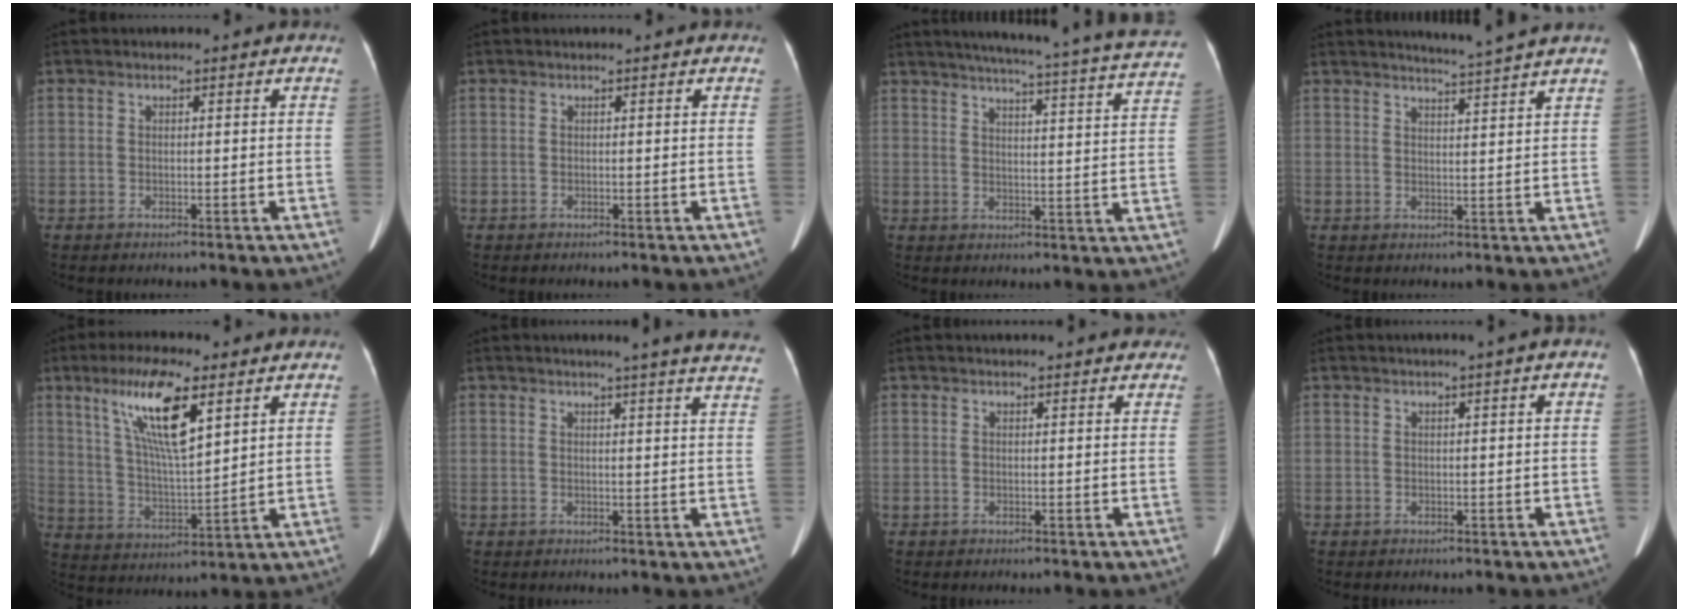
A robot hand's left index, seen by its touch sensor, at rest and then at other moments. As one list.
[{"total": 0.0}, {"total": 25.0, "force": [22.8, 0.2, 10.3], "torque": [-0.149, -0.048, 0.268]}, {"total": 4.9, "force": [4.4, -1.6, 1.2], "torque": [-0.024, -0.008, 0.062]}, {"total": 12.6, "force": [6.7, 2.3, 10.5], "torque": [-0.207, 0.006, 0.128]}, {"total": 14.5, "force": [13.1, -0.2, 6.3], "torque": [-0.078, -0.039, 0.137]}, {"total": 7.8, "force": [7.1, 1.8, 2.8], "torque": [-0.032, 0.021, 0.074]}, {"total": 1.1, "force": [0.3, -0.2, 1.0], "torque": [-0.017, 0.004, 0.008]}]